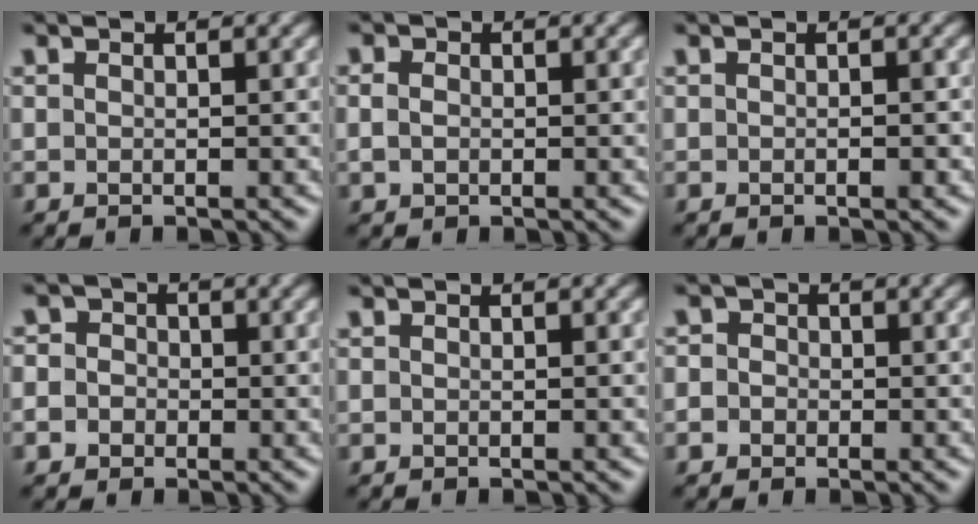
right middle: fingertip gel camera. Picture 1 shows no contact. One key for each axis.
{"total": 1.2, "fx": 0.1, "fy": 1.0, "fz": 0.7, "tx": -0.014, "ty": 0.005, "tz": 0.001}
{"total": 0.9, "fx": -0.3, "fy": 0.2, "fz": 0.8, "tx": -0.012, "ty": -0.003, "tz": -0.004}
{"total": 3.8, "fx": 0.4, "fy": 3.5, "fz": 1.5, "tx": -0.002, "ty": 0.030, "tz": -0.027}
{"total": 0.0}
{"total": 2.6, "fx": 0.2, "fy": 2.4, "fz": 1.0, "tx": -0.002, "ty": 0.016, "tz": -0.023}